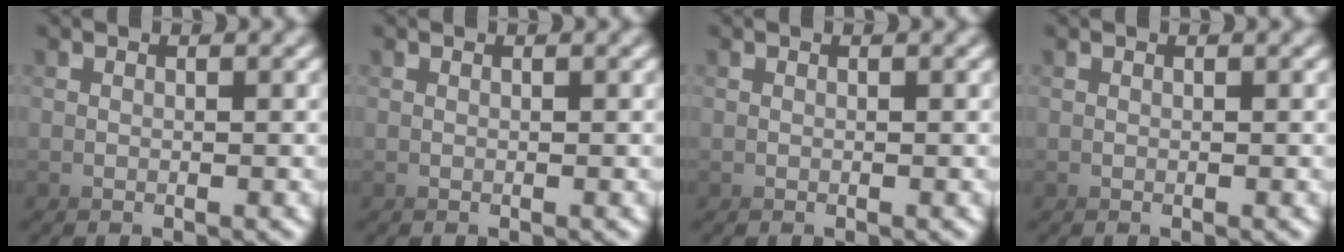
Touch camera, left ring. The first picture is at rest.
{"total": 0.0}
{"total": 0.0}
{"total": 0.0}